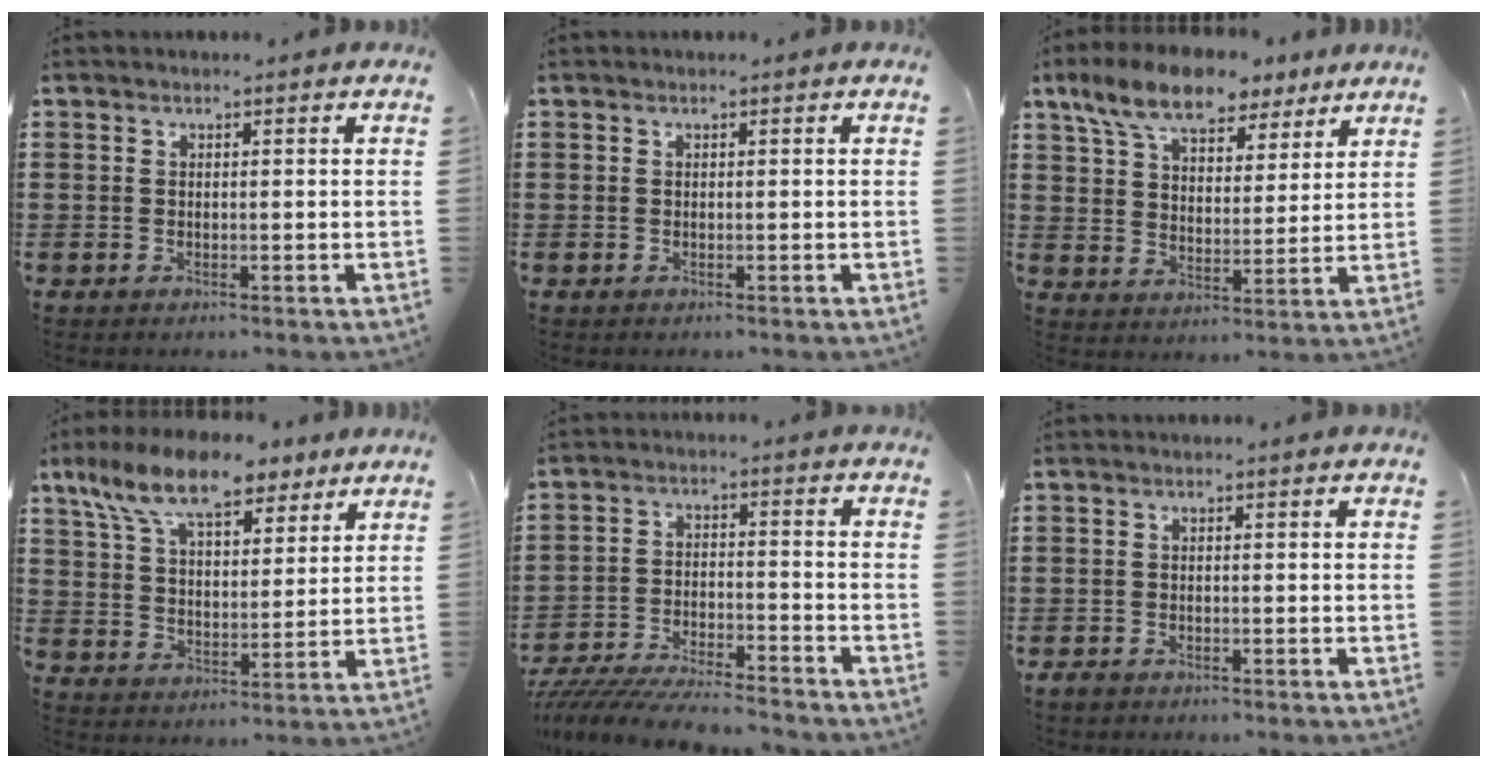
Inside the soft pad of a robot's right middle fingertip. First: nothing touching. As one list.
[{"total": 0.0}, {"total": 10.0, "force": [8.3, 3.6, 4.1], "torque": [-0.103, -0.021, 0.155]}, {"total": 11.7, "force": [9.0, 4.2, 6.2], "torque": [-0.139, -0.016, 0.166]}, {"total": 7.2, "force": [-6.9, 0.5, 1.8], "torque": [-0.041, 0.001, -0.135]}, {"total": 1.1, "force": [-0.9, 0.5, 0.3], "torque": [-0.010, -0.001, -0.019]}]